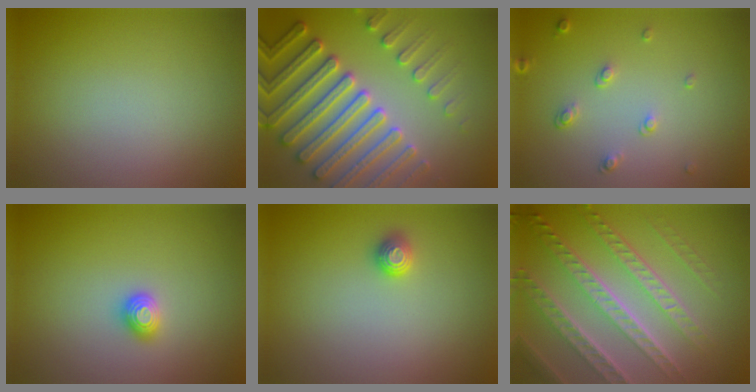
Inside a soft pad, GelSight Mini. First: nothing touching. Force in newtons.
{"total": 7.7, "press": 7.4, "slide": 2.0}
{"total": 1.5, "press": 1.0, "slide": 1.1}
{"total": 1.2, "press": 1.1, "slide": 0.3}
{"total": 1.1, "press": 1.0, "slide": 0.4}
{"total": 7.4, "press": 5.3, "slide": 5.3}